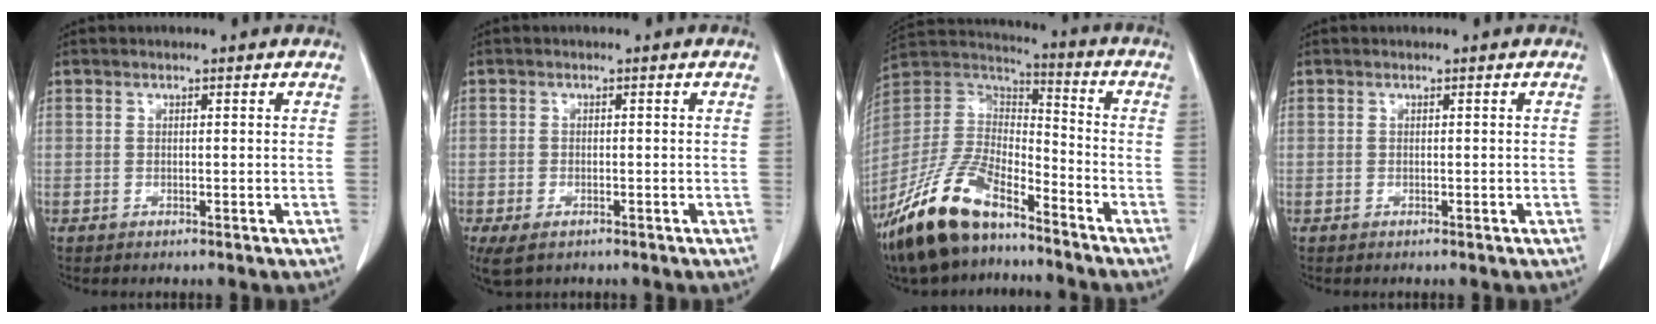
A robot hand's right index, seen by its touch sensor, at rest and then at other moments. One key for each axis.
{"total": 4.1, "fx": -2.4, "fy": 2.1, "fz": 2.6, "tx": -0.052, "ty": -0.009, "tz": -0.036}
{"total": 17.9, "fx": -12.7, "fy": 6.2, "fz": 10.9, "tx": -0.232, "ty": -0.006, "tz": -0.241}
{"total": 0.0}